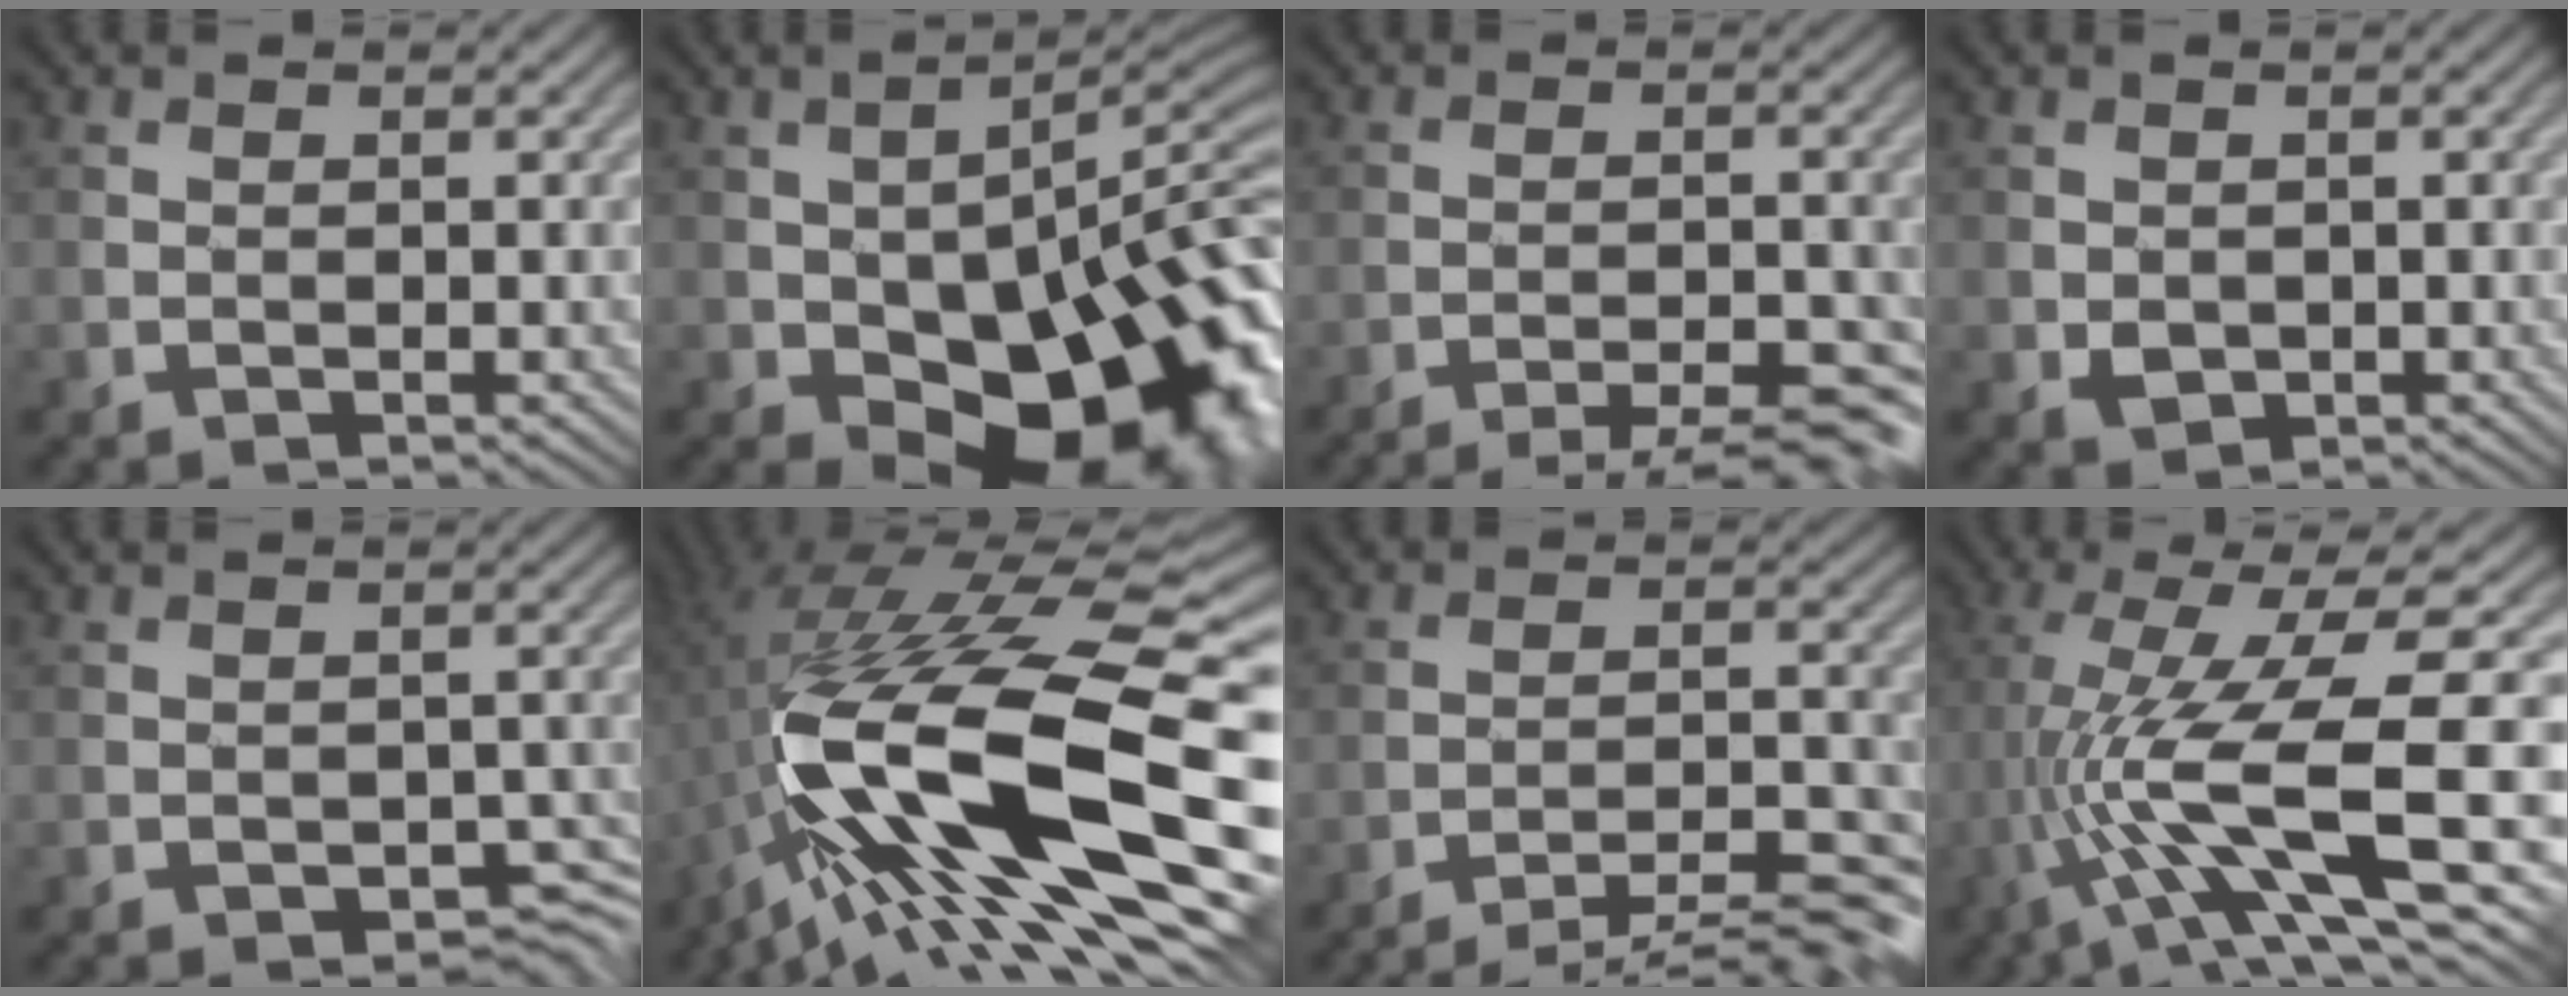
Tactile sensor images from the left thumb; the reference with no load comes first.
{"total": 17.9, "force": [-5.5, 9.2, 14.4], "torque": [-0.195, -0.027, -0.078]}
{"total": 7.3, "force": [-6.4, 0.8, 3.4], "torque": [-0.055, 0.007, -0.084]}
{"total": 1.5, "force": [0.0, 1.5, 0.4], "torque": [-0.015, -0.007, -0.001]}
{"total": 2.8, "force": [-1.9, 1.5, 1.3], "torque": [-0.018, -0.010, -0.030]}
{"total": 18.8, "force": [-3.7, 6.0, 17.4], "torque": [-0.316, 0.006, -0.079]}
{"total": 9.3, "force": [-8.5, 0.4, 3.7], "torque": [-0.062, 0.008, -0.122]}
{"total": 13.9, "force": [-2.8, 2.4, 13.4], "torque": [-0.260, 0.008, -0.042]}